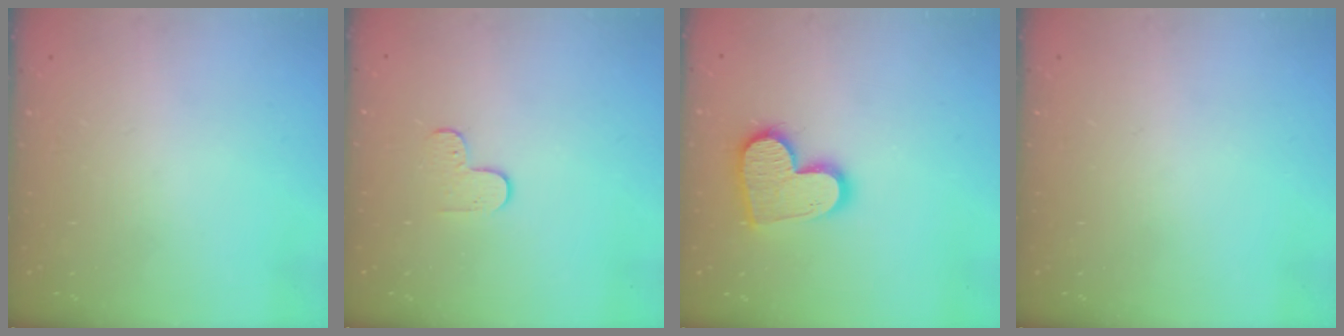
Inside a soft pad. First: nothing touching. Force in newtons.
{"total": 5.5, "press": 5.5, "slide": 0.5}
{"total": 15.2, "press": 15.1, "slide": 1.2}
{"total": 0.0}